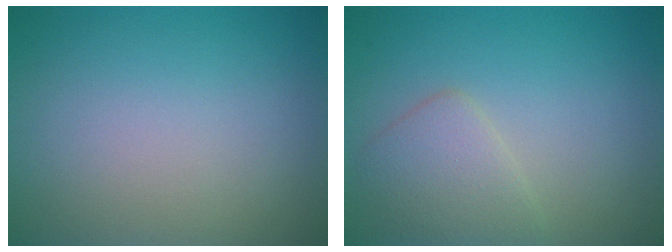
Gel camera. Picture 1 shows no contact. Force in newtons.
{"total": 2.8, "press": 2.8, "slide": 0.2}